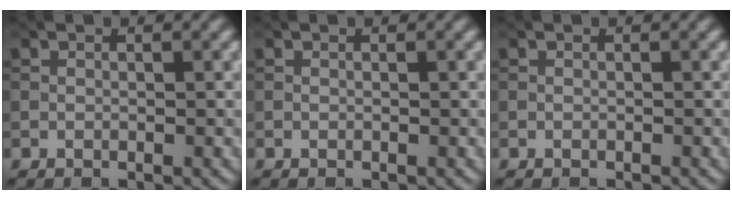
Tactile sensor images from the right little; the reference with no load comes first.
{"total": 0.0}
{"total": 0.0}